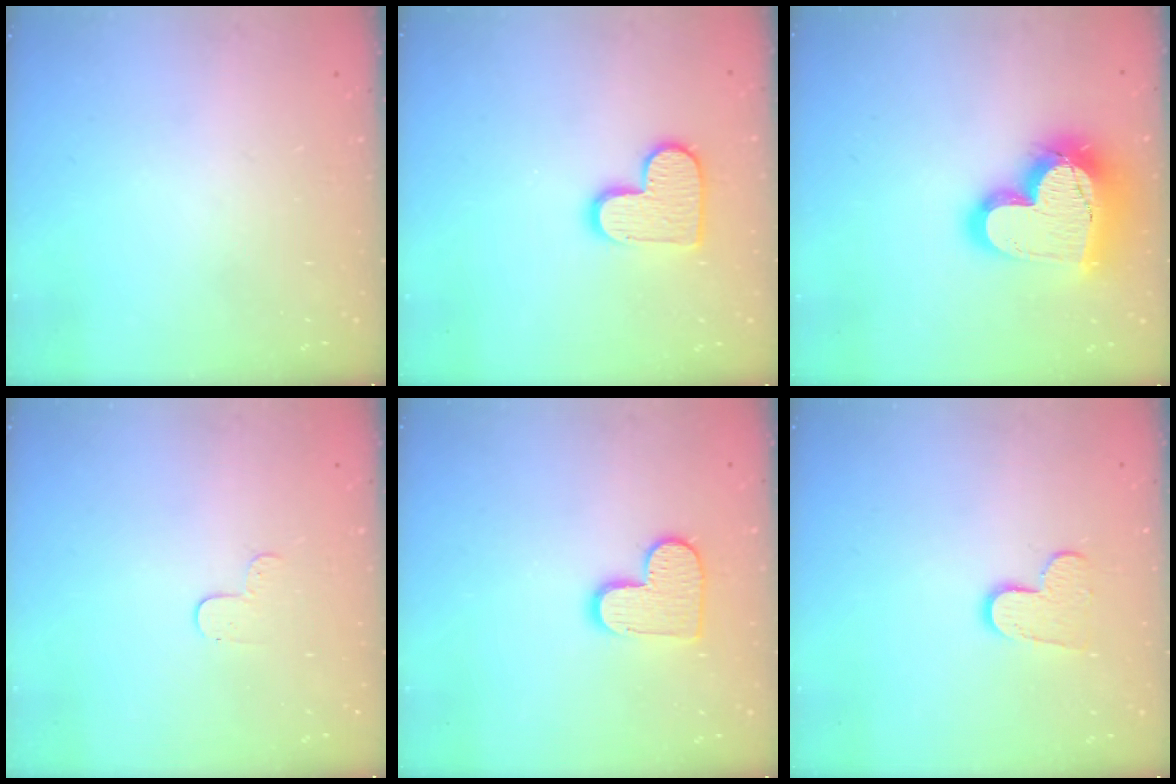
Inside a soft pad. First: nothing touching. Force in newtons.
{"total": 11.9, "press": 11.9, "slide": 0.6}
{"total": 23.1, "press": 23.0, "slide": 1.8}
{"total": 3.0, "press": 3.0, "slide": 0.3}
{"total": 10.5, "press": 10.5, "slide": 0.5}
{"total": 8.3, "press": 8.2, "slide": 0.5}